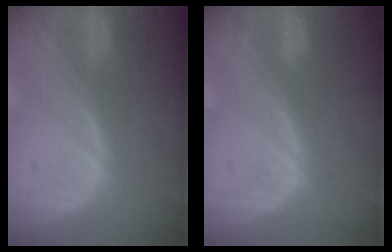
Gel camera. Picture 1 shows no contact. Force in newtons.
{"total": 0.5, "press": 0.5, "slide": 0.2}